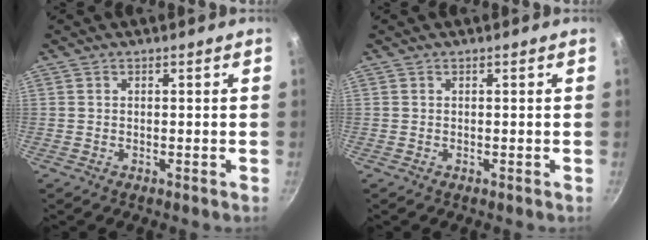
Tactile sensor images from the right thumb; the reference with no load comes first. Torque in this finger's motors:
{"motor_torque": [-0.01, -0.01, 0.14, 0.02, 0.00]}